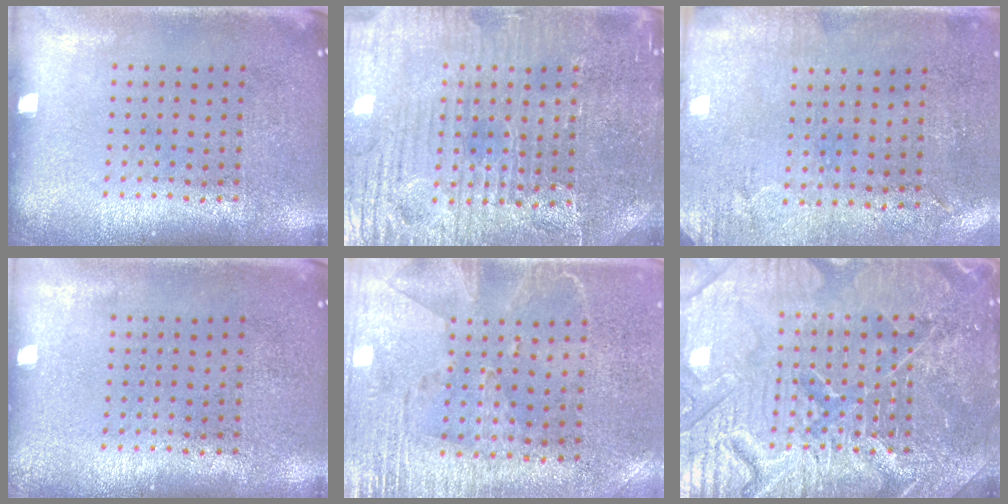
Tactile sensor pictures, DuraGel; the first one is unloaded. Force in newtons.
{"total": 4.8, "press": 4.6, "slide": 1.3}
{"total": 2.9, "press": 2.4, "slide": 1.7}
{"total": 0.0}
{"total": 2.8, "press": 2.4, "slide": 1.5}
{"total": 6.8, "press": 6.8, "slide": 0.8}